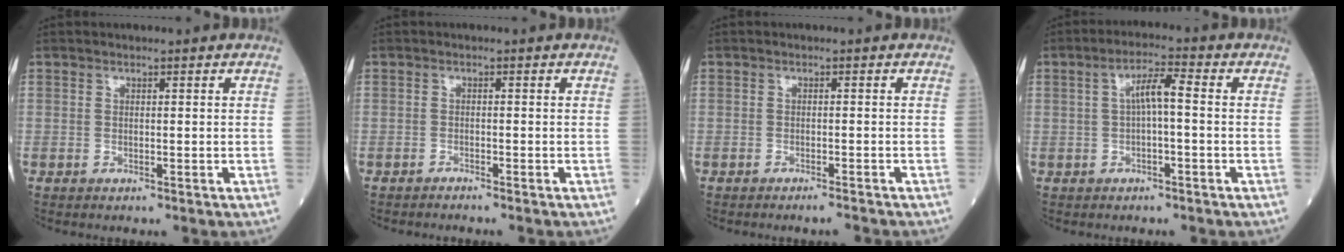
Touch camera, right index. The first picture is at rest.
{"total": 1.6, "force": [-1.5, -0.1, 0.5], "torque": [-0.008, 0.002, -0.021]}
{"total": 2.1, "force": [-1.9, -0.2, 0.7], "torque": [-0.011, -0.002, -0.028]}
{"total": 4.4, "force": [0.2, 0.7, 4.3], "torque": [-0.075, 0.016, 0.002]}